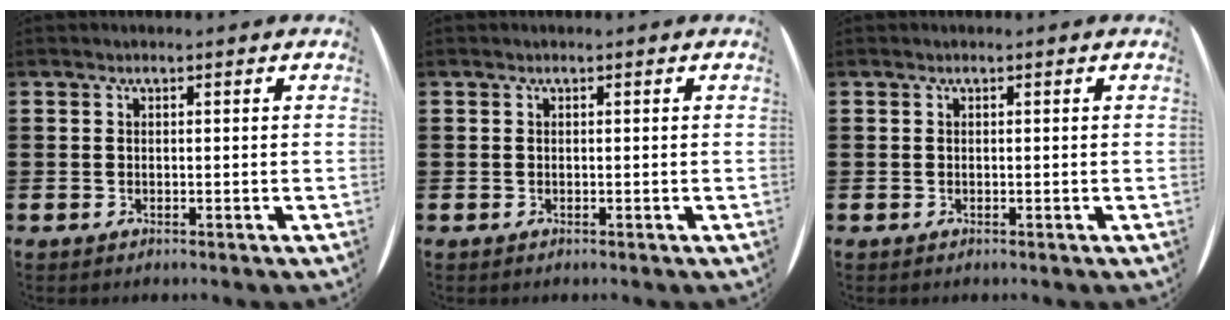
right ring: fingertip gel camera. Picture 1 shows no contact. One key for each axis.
{"total": 0.0}
{"total": 0.0}